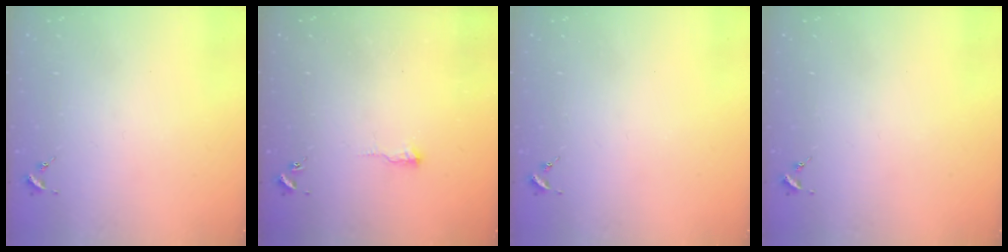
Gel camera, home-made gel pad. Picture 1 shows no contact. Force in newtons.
{"total": 2.9, "press": 2.9, "slide": 0.6}
{"total": 0.0}
{"total": 0.0}